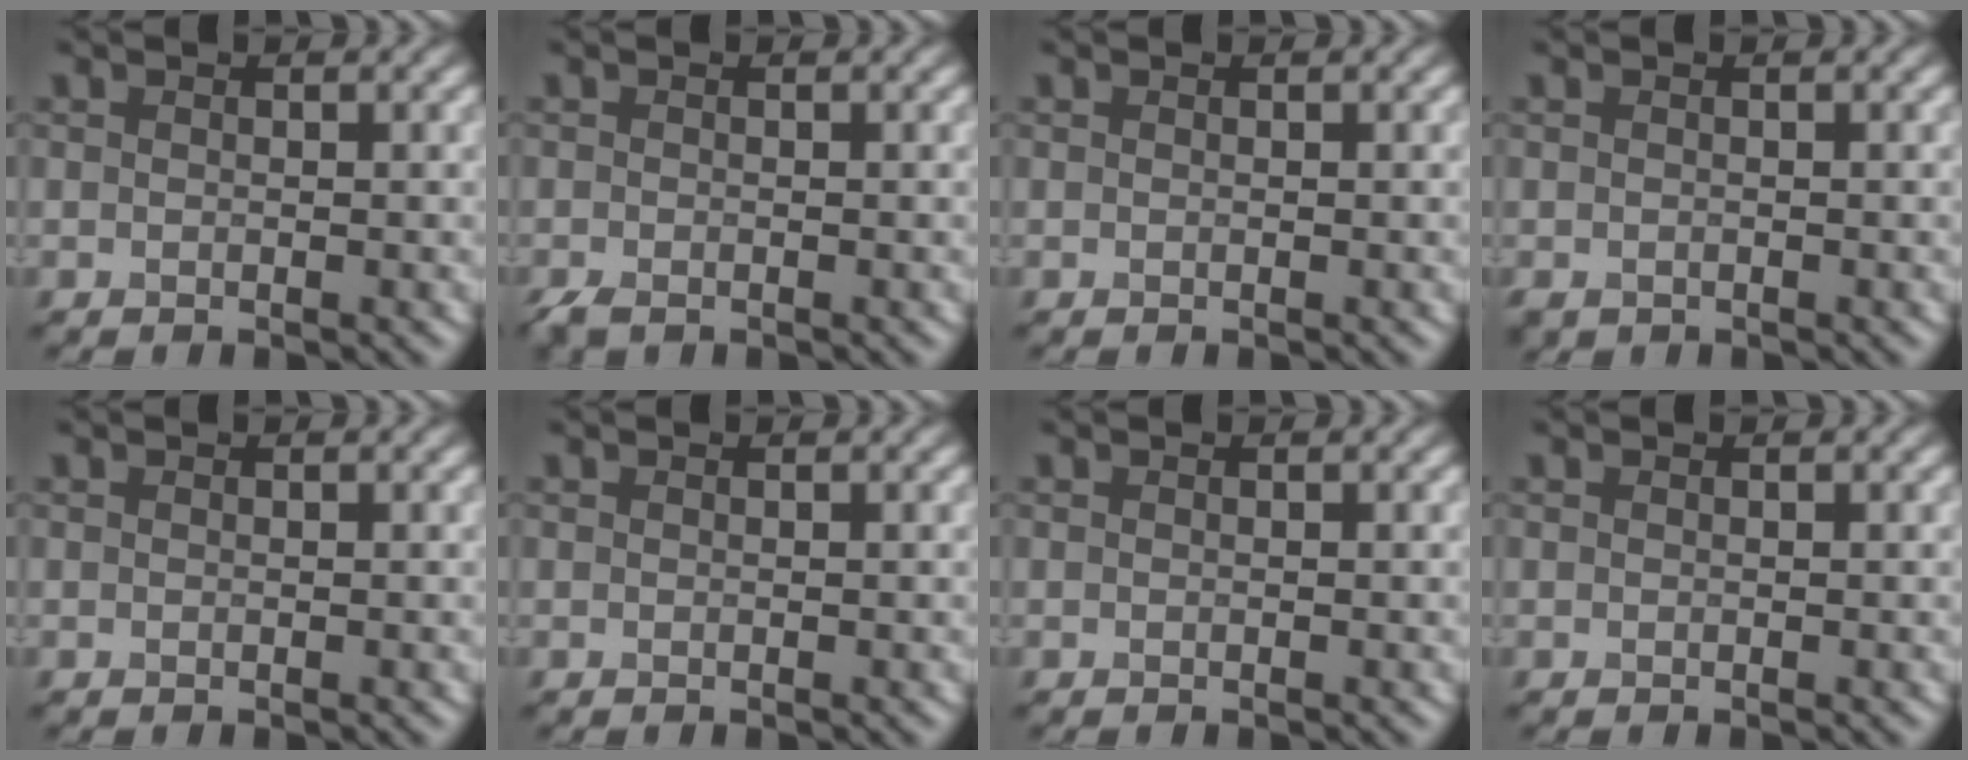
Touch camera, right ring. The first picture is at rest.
{"total": 1.4, "force": [-1.1, 0.5, 0.7], "torque": [-0.017, -0.007, -0.025]}
{"total": 0.0}
{"total": 0.8, "force": [-0.5, 0.5, 0.3], "torque": [-0.005, -0.006, -0.010]}
{"total": 0.0}
{"total": 0.0}
{"total": 0.0}
{"total": 0.0}